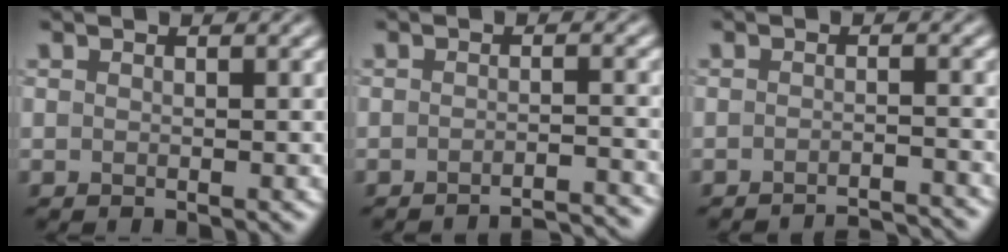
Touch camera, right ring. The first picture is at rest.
{"total": 4.7, "force": [-4.5, 0.2, 1.2], "torque": [-0.016, 0.011, -0.060]}
{"total": 3.8, "force": [-3.6, 0.0, 0.9], "torque": [-0.016, 0.009, -0.052]}